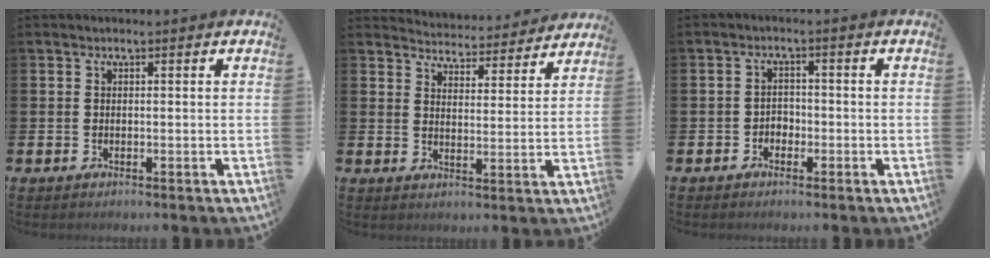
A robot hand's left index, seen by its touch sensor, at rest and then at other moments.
{"total": 4.6, "force": [4.5, 0.7, -0.2], "torque": [-0.014, -0.040, 0.077]}
{"total": 1.9, "force": [-1.3, 1.4, 0.3], "torque": [-0.009, 0.004, -0.030]}